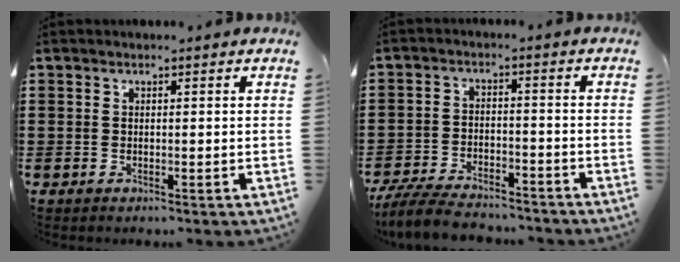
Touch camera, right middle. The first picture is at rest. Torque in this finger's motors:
{"motor_torque": [1.31, -0.57, 0.23, 0.10]}